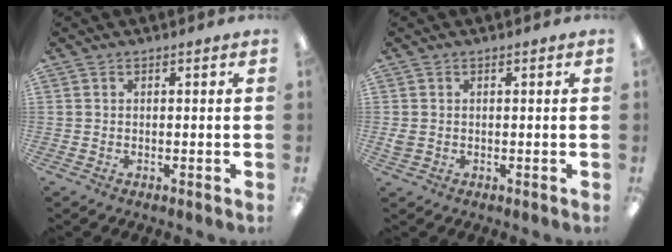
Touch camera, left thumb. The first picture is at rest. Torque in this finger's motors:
{"motor_torque": [-0.09, 0.13, 0.24, -0.17, 0.02]}